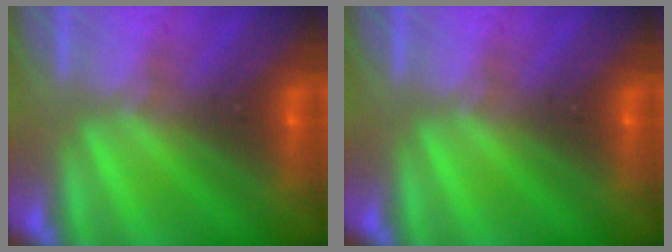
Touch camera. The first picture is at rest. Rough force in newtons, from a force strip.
{"total": 0.0}